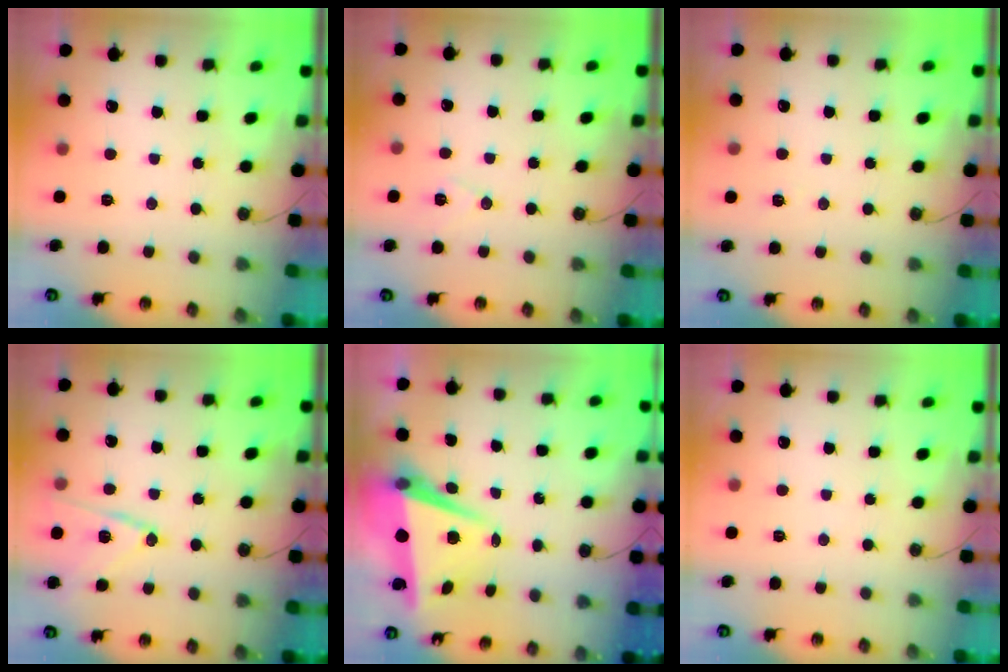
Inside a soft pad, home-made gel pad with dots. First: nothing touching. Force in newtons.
{"total": 6.7, "press": 5.5, "slide": 3.8}
{"total": 4.8, "press": 2.0, "slide": 4.3}
{"total": 12.3, "press": 12.0, "slide": 2.9}
{"total": 7.8, "press": 7.6, "slide": 1.8}
{"total": 0.0}